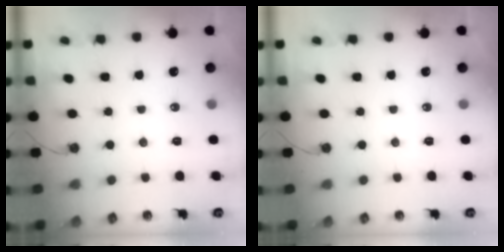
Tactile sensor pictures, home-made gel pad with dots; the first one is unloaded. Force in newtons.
{"total": 0.0}